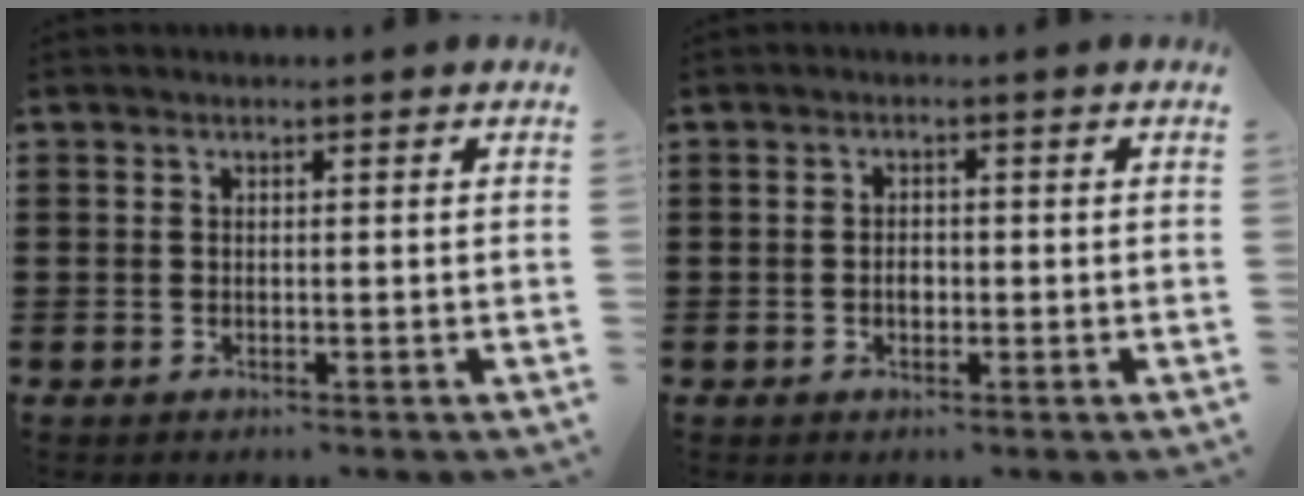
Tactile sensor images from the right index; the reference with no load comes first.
{"total": 1.8, "force": [-0.4, 1.0, 1.4], "torque": [-0.027, 0.003, -0.007]}